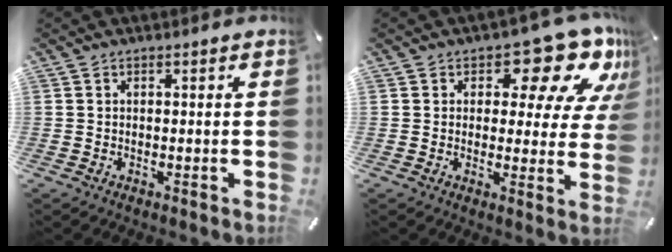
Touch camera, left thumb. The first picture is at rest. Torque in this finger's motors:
{"motor_torque": [1.65, 1.56, 0.97, -1.01, 0.22]}